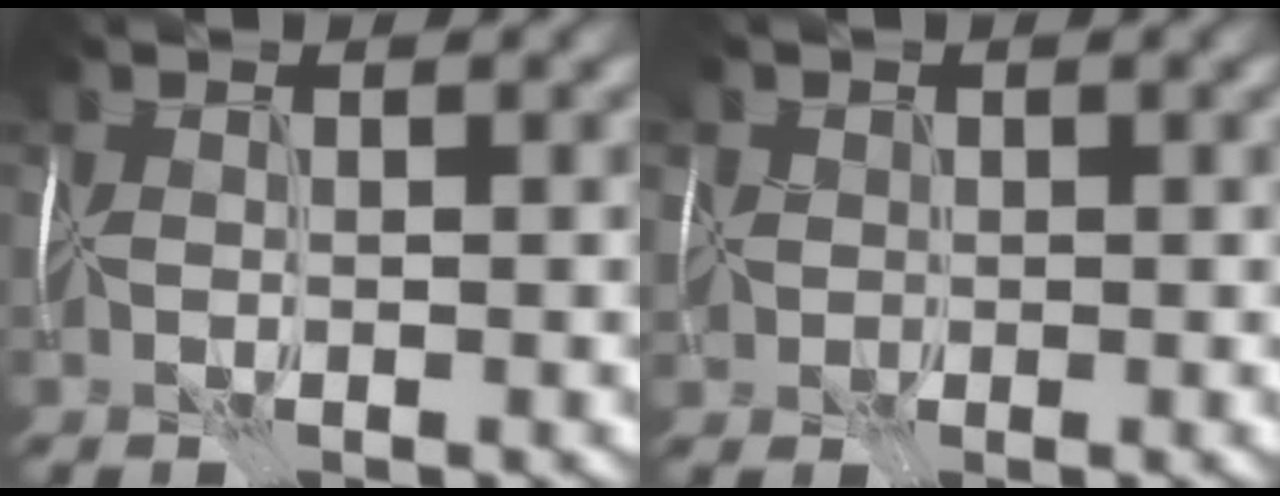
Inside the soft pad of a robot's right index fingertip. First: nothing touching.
{"total": 2.1, "force": [0.1, 2.0, 0.3], "torque": [-0.009, 0.010, 0.001]}